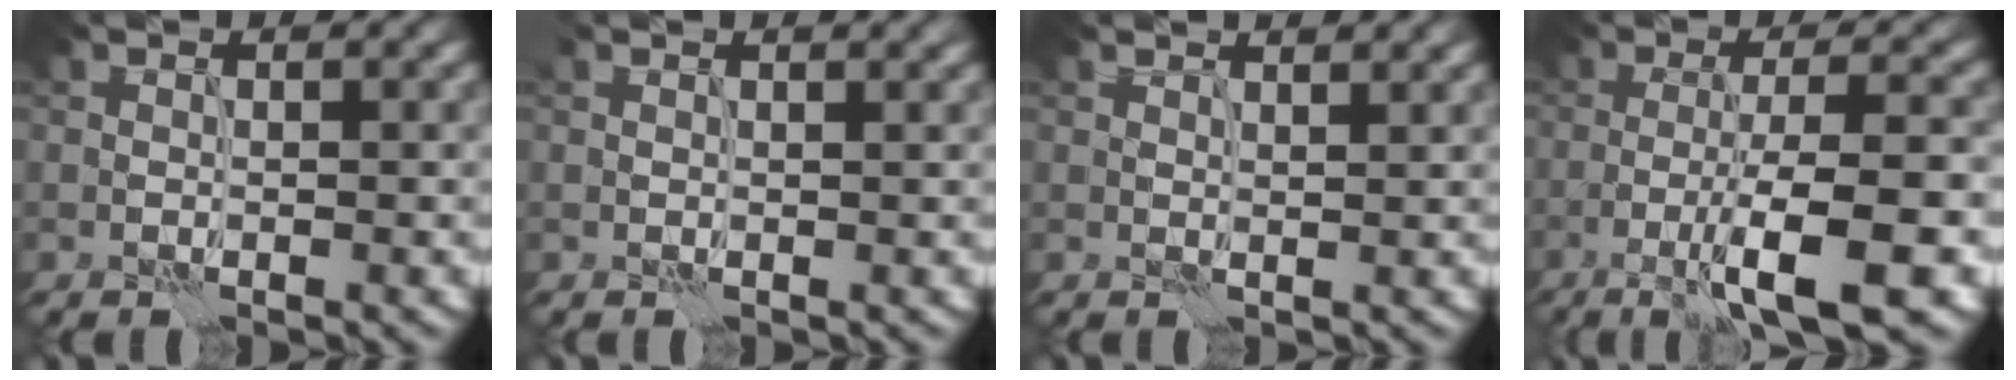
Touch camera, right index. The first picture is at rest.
{"total": 1.7, "force": [1.0, 0.7, 1.2], "torque": [-0.007, 0.006, 0.002]}
{"total": 2.8, "force": [2.1, 1.0, 1.6], "torque": [-0.002, 0.010, 0.009]}
{"total": 7.4, "force": [-2.7, 1.4, 6.7], "torque": [-0.096, 0.002, -0.052]}